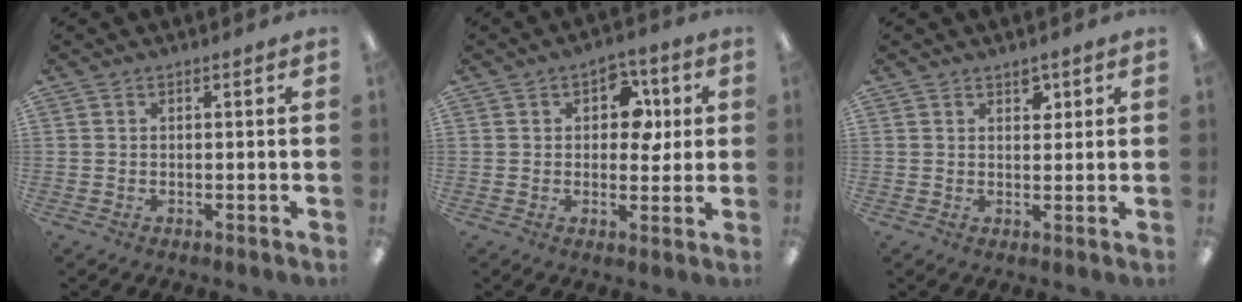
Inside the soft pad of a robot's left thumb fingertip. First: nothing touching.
{"total": 8.3, "force": [2.7, 5.7, 5.3], "torque": [-0.057, -0.002, 0.041]}
{"total": 2.7, "force": [1.9, 1.5, 1.2], "torque": [-0.001, -0.008, 0.028]}